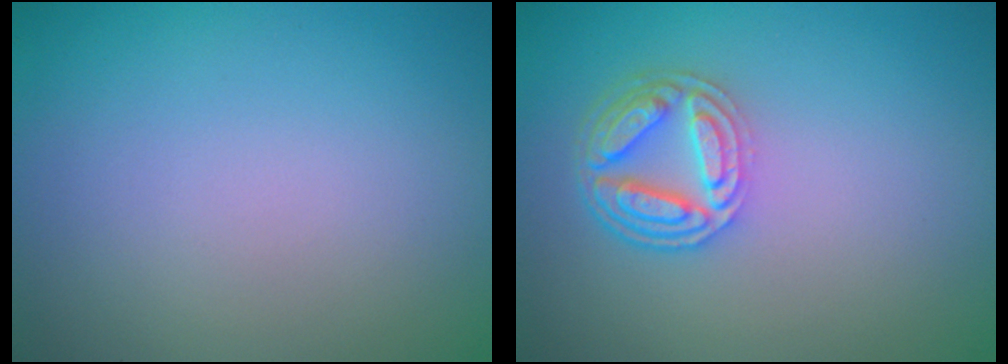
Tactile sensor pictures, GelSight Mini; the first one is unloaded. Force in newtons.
{"total": 4.6, "press": 3.5, "slide": 3.0}